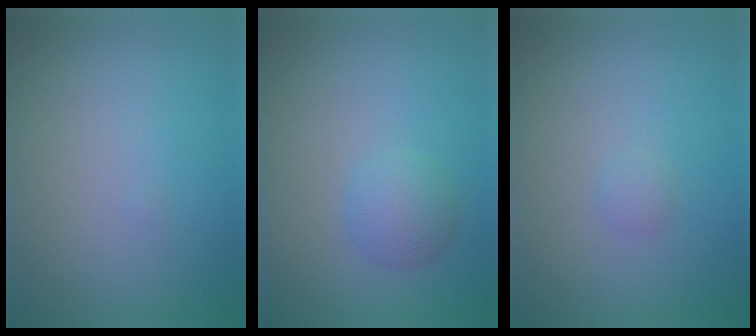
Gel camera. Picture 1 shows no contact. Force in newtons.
{"total": 2.4, "press": 2.4, "slide": 0.2}
{"total": 0.8, "press": 0.8, "slide": 0.1}